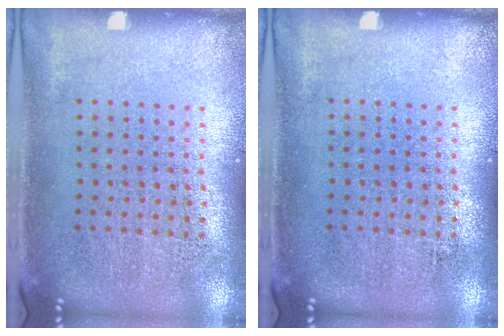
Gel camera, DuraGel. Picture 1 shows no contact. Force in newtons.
{"total": 0.0}